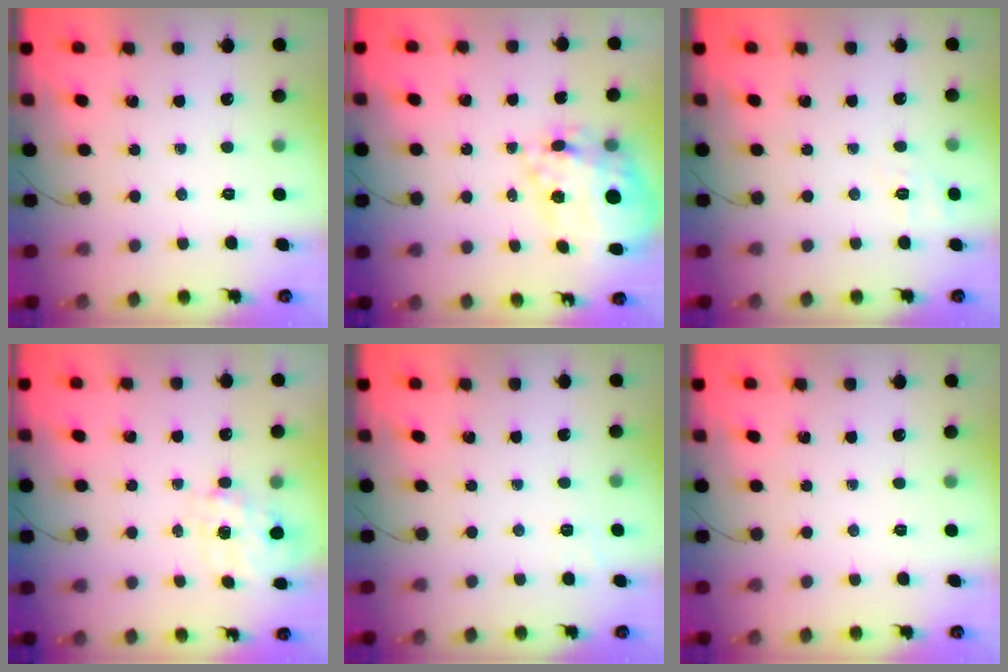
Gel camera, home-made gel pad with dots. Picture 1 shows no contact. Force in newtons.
{"total": 18.3, "press": 17.9, "slide": 4.0}
{"total": 5.1, "press": 4.6, "slide": 2.2}
{"total": 7.8, "press": 7.7, "slide": 0.9}
{"total": 1.6, "press": 0.2, "slide": 1.6}
{"total": 0.0}